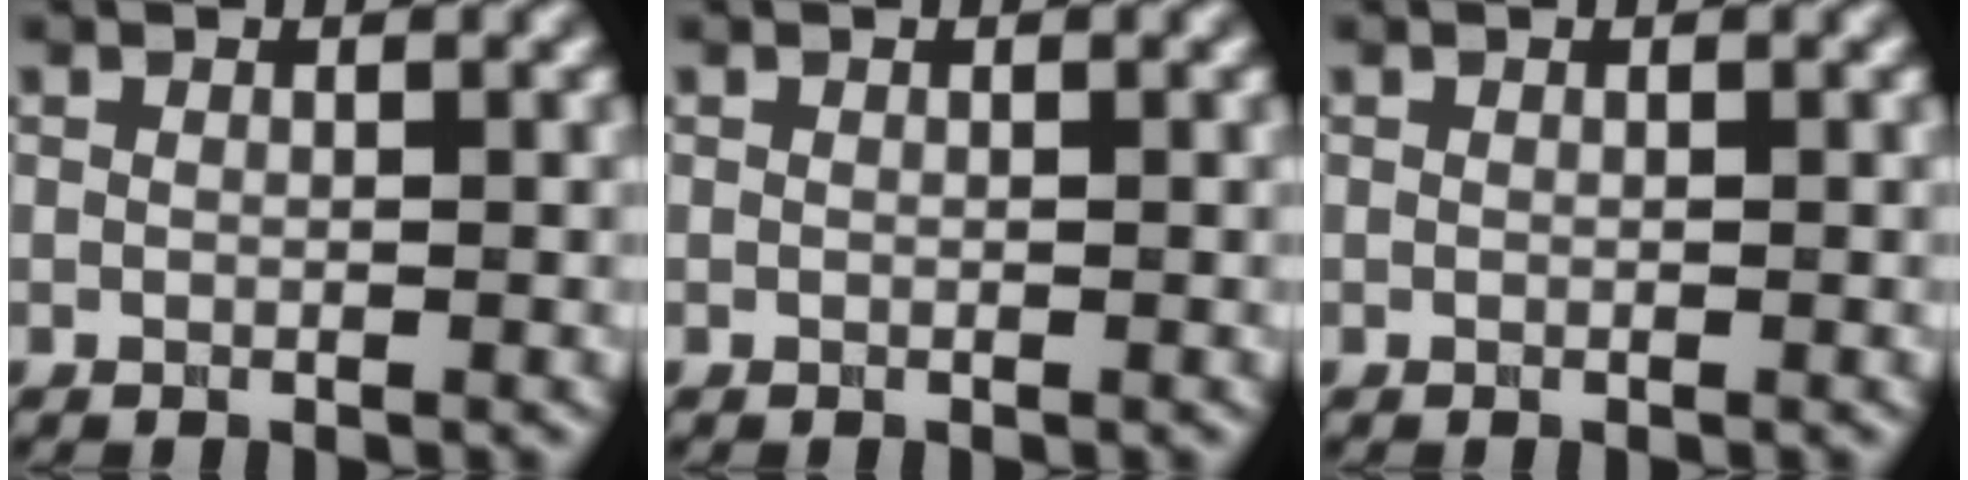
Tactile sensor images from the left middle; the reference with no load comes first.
{"total": 0.0}
{"total": 0.0}